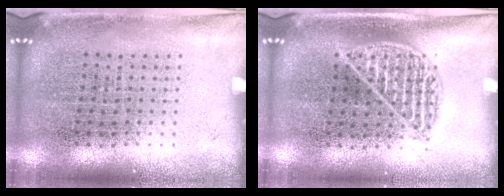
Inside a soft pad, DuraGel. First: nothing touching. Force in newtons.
{"total": 1.0, "press": 0.9, "slide": 0.3}